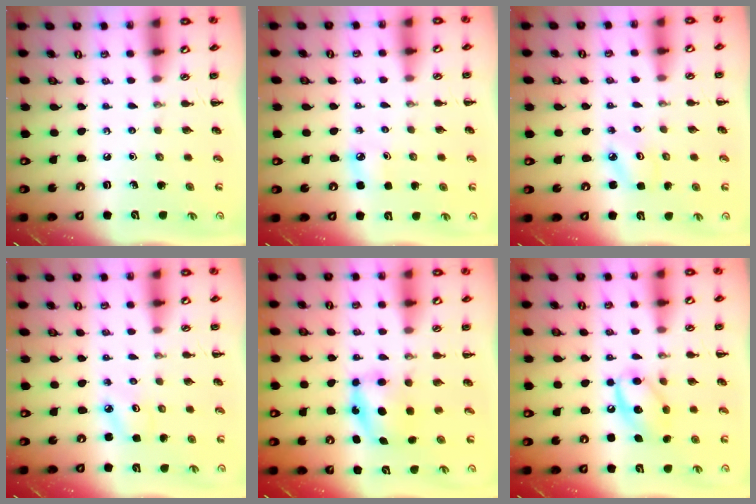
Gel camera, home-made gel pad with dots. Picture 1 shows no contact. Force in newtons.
{"total": 4.2, "press": 4.0, "slide": 1.3}
{"total": 3.1, "press": 3.1, "slide": 0.5}
{"total": 3.1, "press": 3.0, "slide": 0.5}
{"total": 5.2, "press": 5.2, "slide": 0.8}
{"total": 12.4, "press": 12.3, "slide": 1.6}